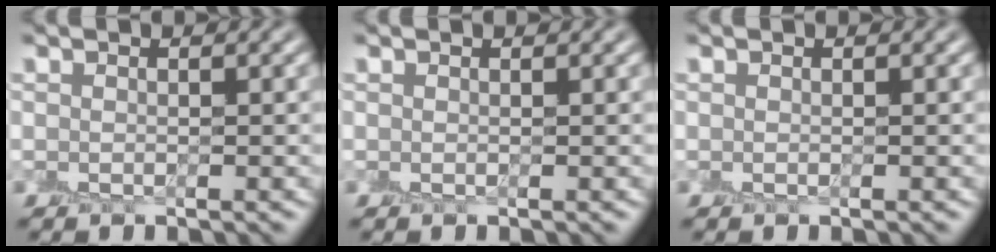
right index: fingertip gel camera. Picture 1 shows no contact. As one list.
[{"total": 0.0}, {"total": 0.0}]